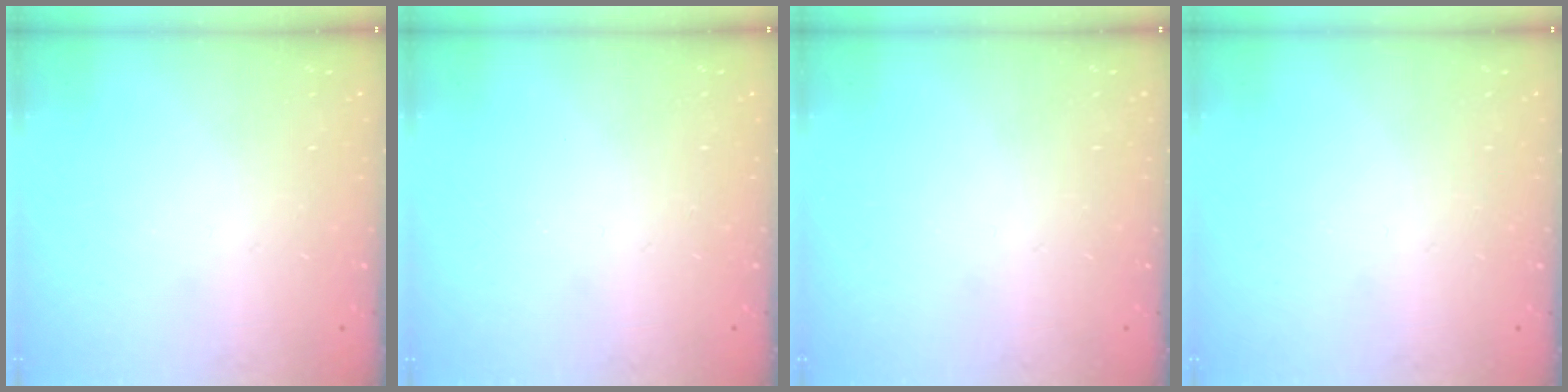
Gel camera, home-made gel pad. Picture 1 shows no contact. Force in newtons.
{"total": 0.0}
{"total": 0.0}
{"total": 0.0}